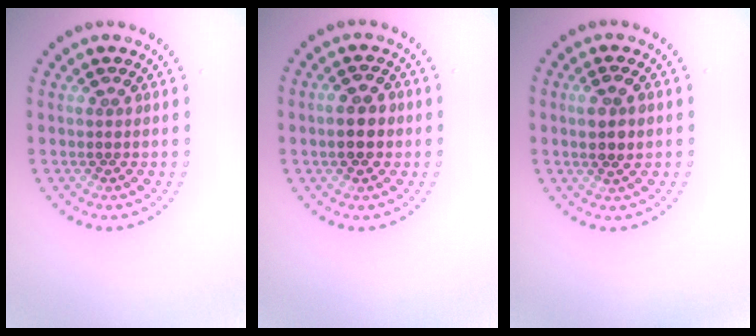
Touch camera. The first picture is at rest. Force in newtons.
{"total": 2.8, "press": 2.8, "slide": 0.3}
{"total": 2.1, "press": 2.0, "slide": 0.6}